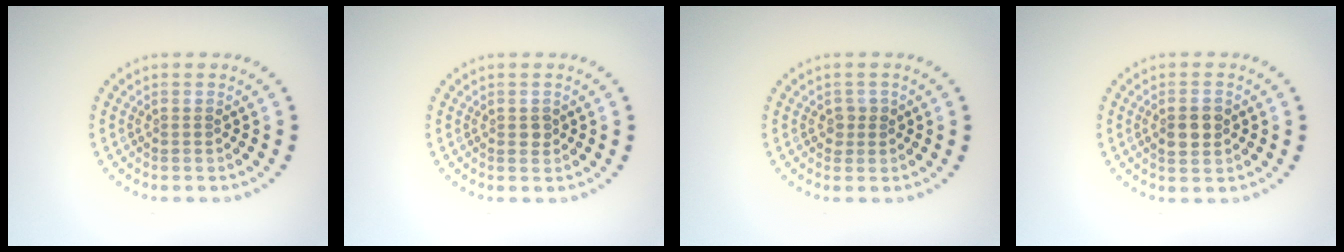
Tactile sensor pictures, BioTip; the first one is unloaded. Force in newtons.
{"total": 0.9, "press": 0.9, "slide": 0.0}
{"total": 1.1, "press": 1.0, "slide": 0.5}
{"total": 2.4, "press": 2.4, "slide": 0.2}